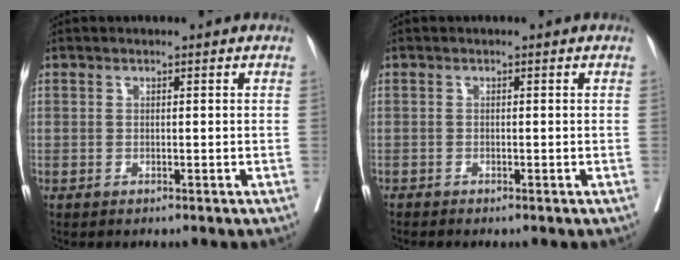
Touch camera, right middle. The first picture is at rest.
{"total": 0.5, "force": [-0.5, 0.0, 0.0], "torque": [-0.006, -0.002, -0.015]}